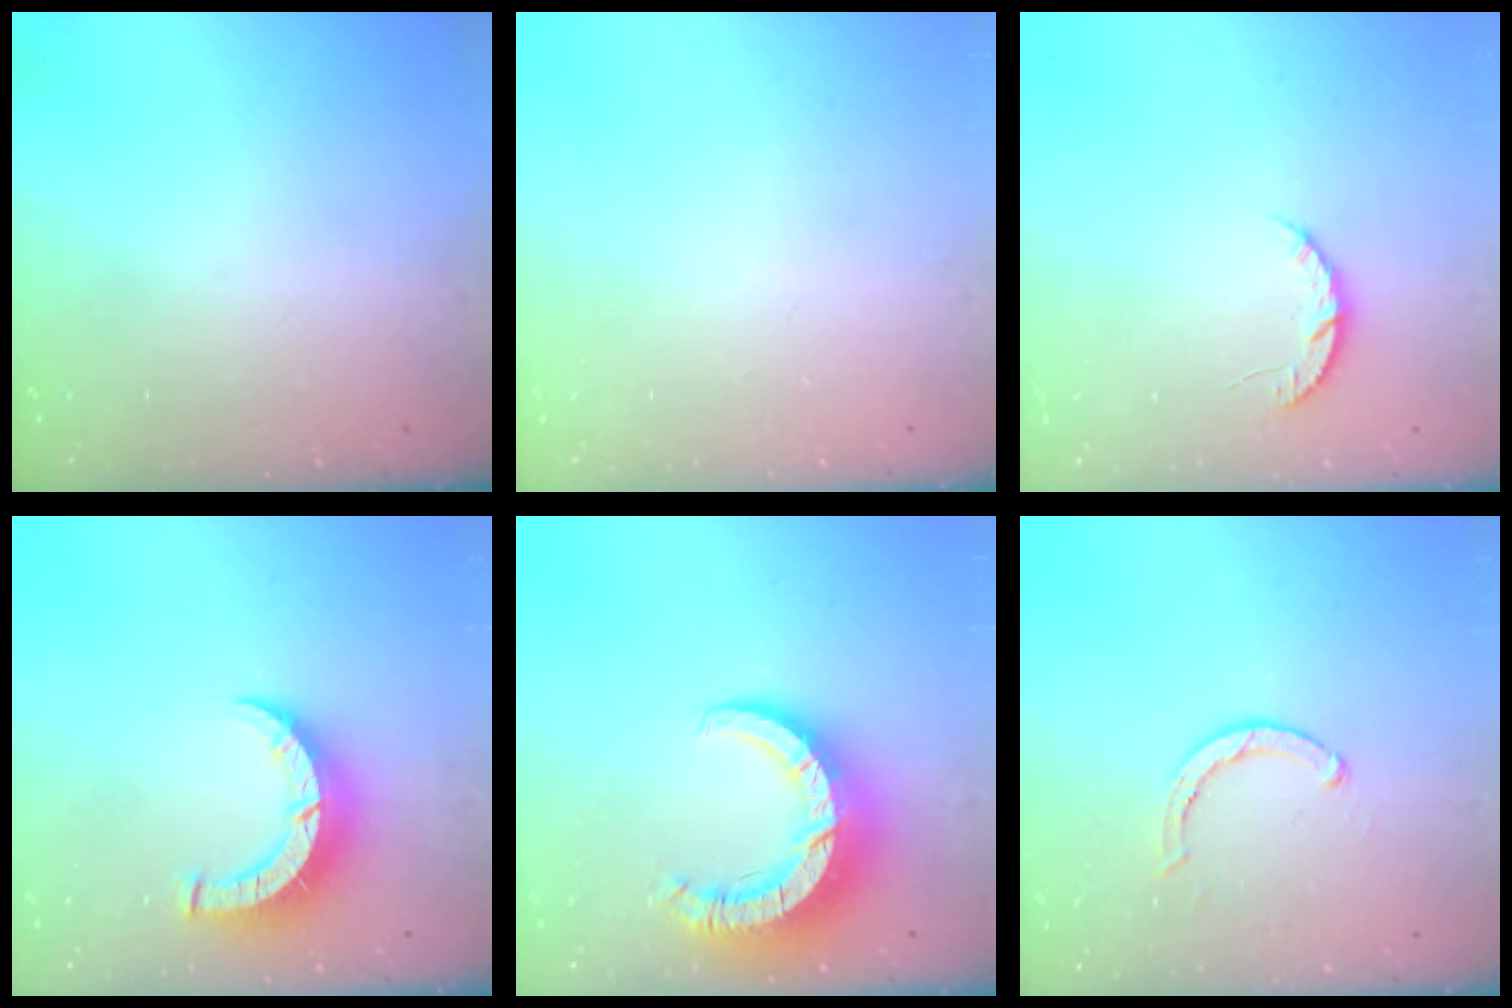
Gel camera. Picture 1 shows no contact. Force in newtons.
{"total": 0.0}
{"total": 5.0, "press": 4.9, "slide": 0.6}
{"total": 8.6, "press": 8.6, "slide": 0.5}
{"total": 11.6, "press": 11.5, "slide": 1.3}
{"total": 2.8, "press": 2.8, "slide": 0.2}